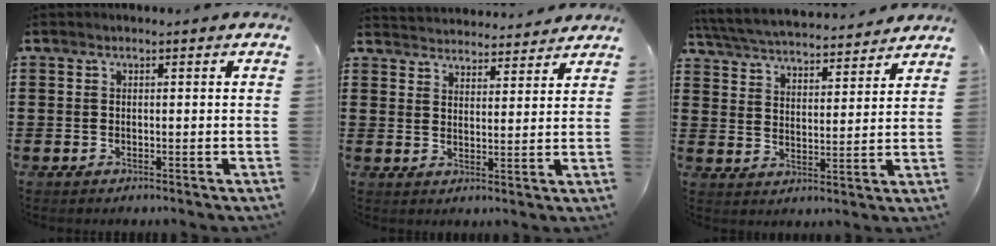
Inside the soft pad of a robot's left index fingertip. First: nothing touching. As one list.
[{"total": 3.8, "force": [3.8, 0.1, -0.3], "torque": [-0.008, -0.019, 0.069]}, {"total": 5.1, "force": [5.1, 0.1, 0.7], "torque": [-0.040, -0.033, 0.085]}]